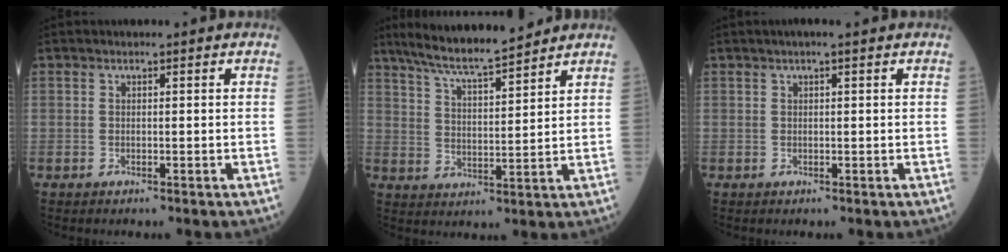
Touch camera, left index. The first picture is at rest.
{"total": 11.4, "force": [9.9, 0.6, 5.7], "torque": [-0.101, 0.015, 0.171]}
{"total": 1.6, "force": [0.9, -0.1, 1.3], "torque": [-0.022, 0.007, 0.013]}